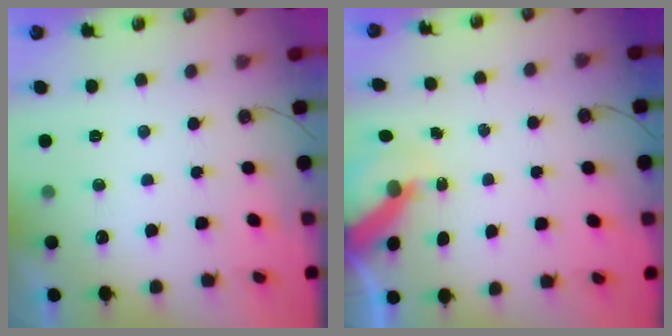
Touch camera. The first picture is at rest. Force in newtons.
{"total": 7.1, "press": 7.1, "slide": 0.9}